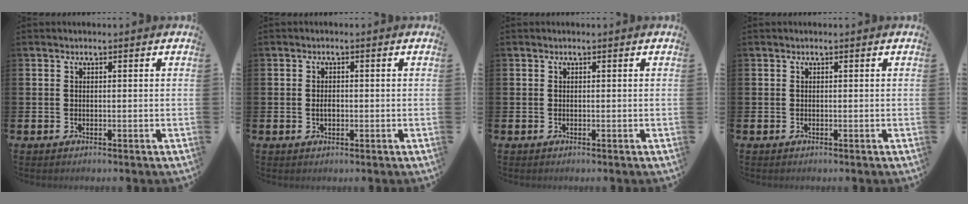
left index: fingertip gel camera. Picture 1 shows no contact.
{"total": 1.4, "force": [-0.1, 0.9, 1.1], "torque": [-0.019, 0.005, -0.005]}
{"total": 0.0}
{"total": 0.0}